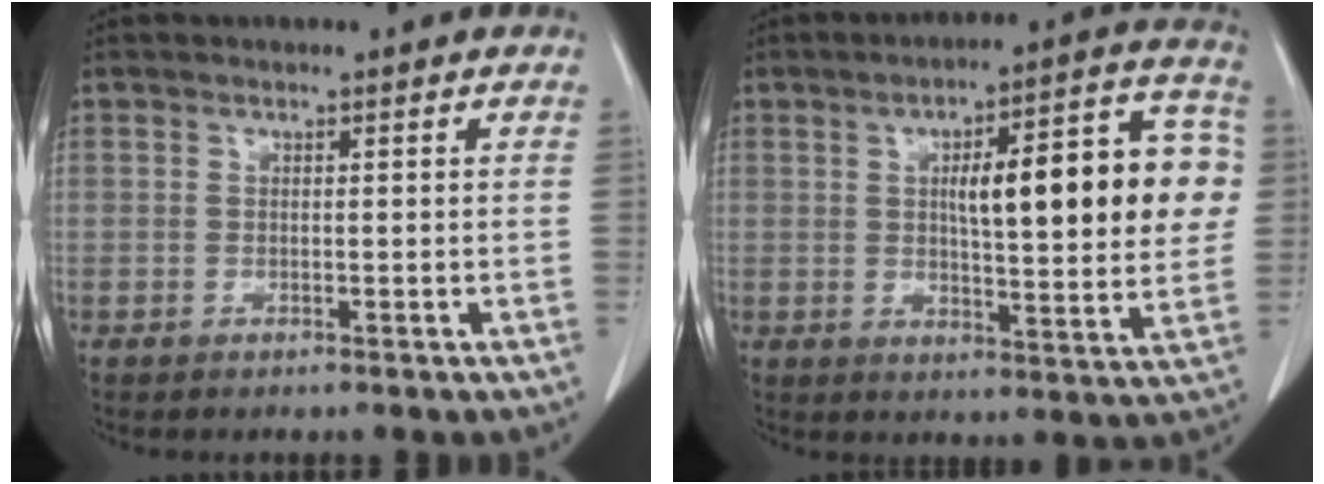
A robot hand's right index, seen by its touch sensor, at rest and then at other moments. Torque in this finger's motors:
{"motor_torque": [1.87, 0.27, 0.68, 0.20]}